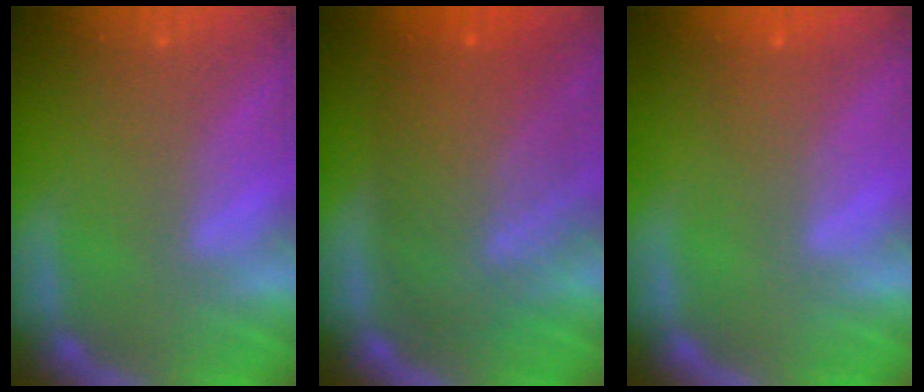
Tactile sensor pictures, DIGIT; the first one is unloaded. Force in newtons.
{"total": 9.0}
{"total": 1.5}